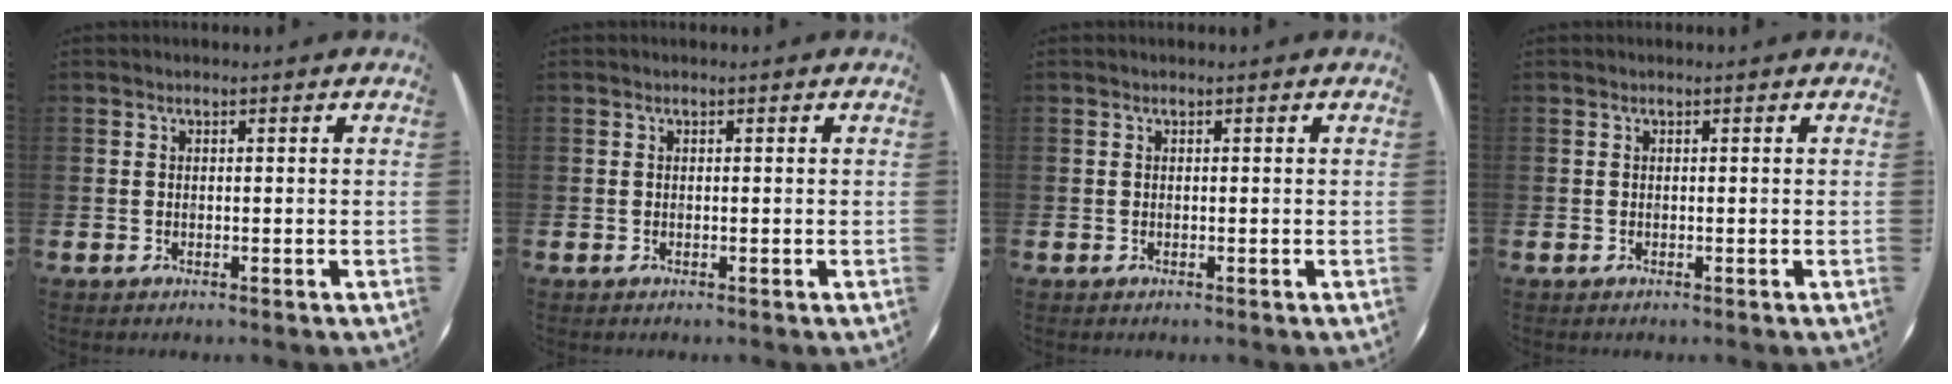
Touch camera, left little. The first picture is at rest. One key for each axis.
{"total": 0.0}
{"total": 0.0}
{"total": 0.0}